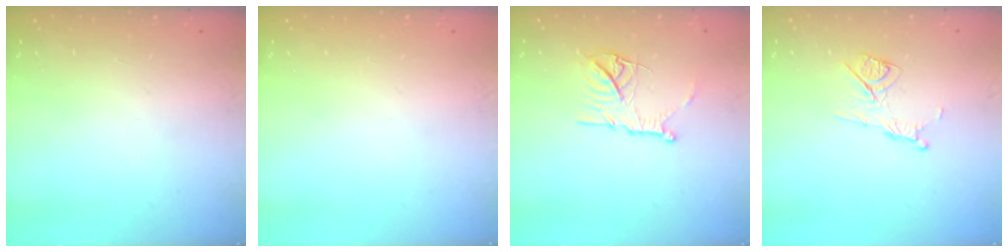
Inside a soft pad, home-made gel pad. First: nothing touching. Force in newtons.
{"total": 0.0}
{"total": 11.7, "press": 11.6, "slide": 1.0}
{"total": 9.2, "press": 9.2, "slide": 0.2}